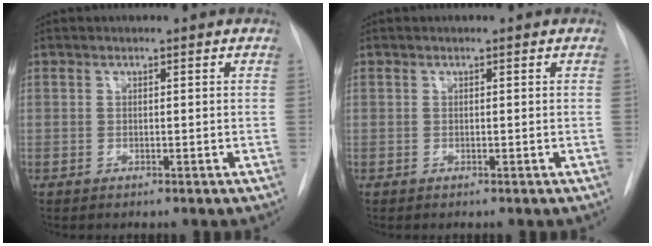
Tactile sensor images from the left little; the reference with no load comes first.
{"total": 0.0}